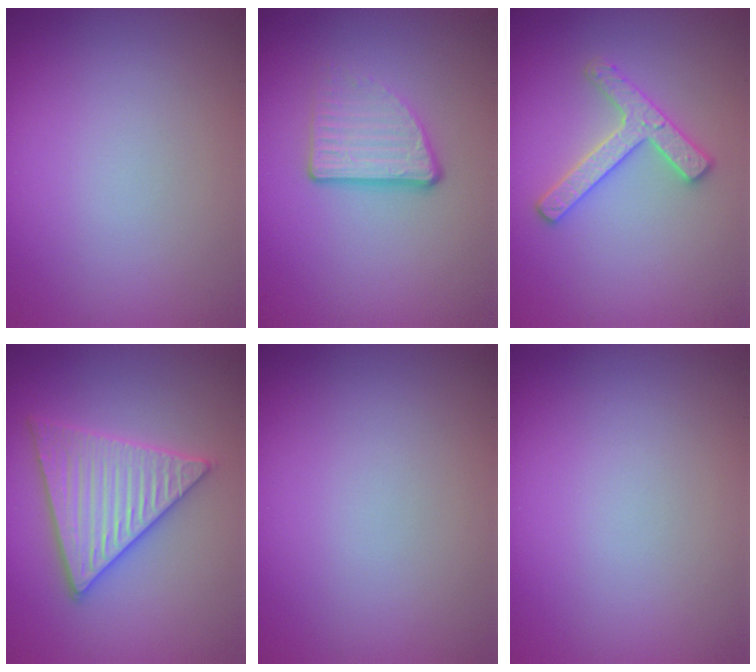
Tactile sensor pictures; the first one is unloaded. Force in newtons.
{"total": 3.7, "press": 2.2, "slide": 3.0}
{"total": 2.9, "press": 2.8, "slide": 0.6}
{"total": 5.6, "press": 5.6, "slide": 0.7}
{"total": 0.0}
{"total": 0.0}